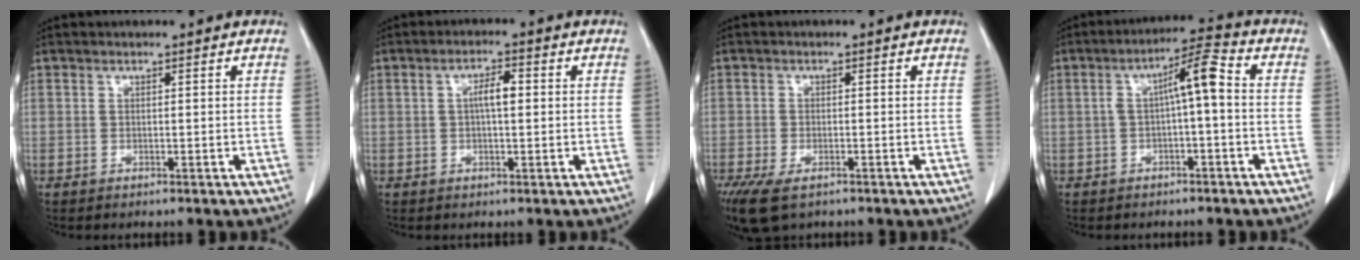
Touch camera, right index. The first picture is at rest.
{"total": 4.0, "force": [0.4, 1.4, 3.8], "torque": [-0.075, 0.011, 0.008]}
{"total": 10.1, "force": [-6.1, 5.1, 6.3], "torque": [-0.146, -0.017, -0.096]}
{"total": 6.9, "force": [0.1, 1.2, 6.8], "torque": [-0.118, 0.032, 0.001]}